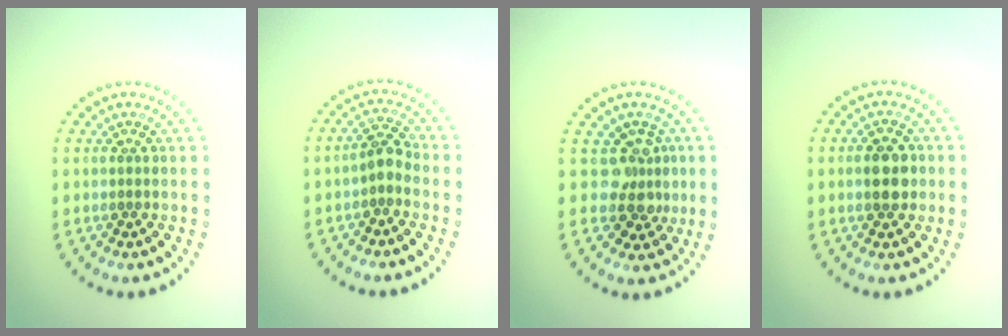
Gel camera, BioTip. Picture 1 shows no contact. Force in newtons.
{"total": 2.0, "press": 1.7, "slide": 1.0}
{"total": 2.9, "press": 2.4, "slide": 1.6}
{"total": 2.9, "press": 2.9, "slide": 0.1}